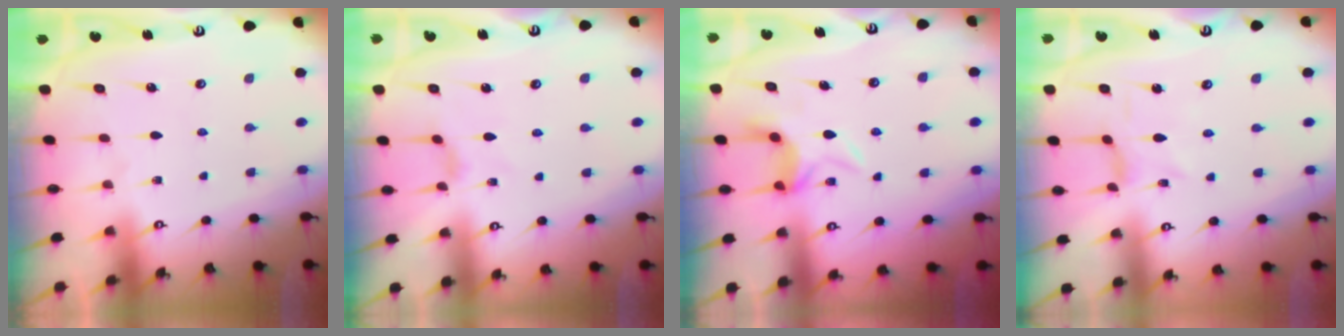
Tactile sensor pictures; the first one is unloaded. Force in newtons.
{"total": 1.1, "press": 1.1, "slide": 0.4}
{"total": 7.5, "press": 7.4, "slide": 1.1}
{"total": 0.0}